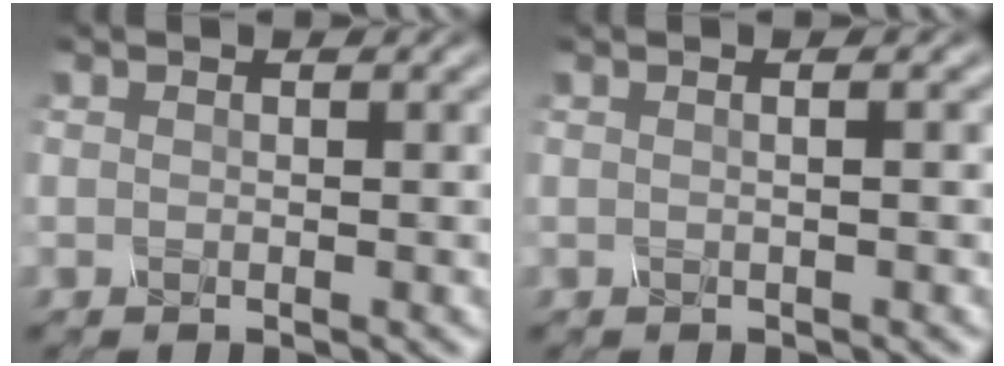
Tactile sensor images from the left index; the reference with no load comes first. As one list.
[{"total": 1.8, "force": [0.4, 0.9, 1.6], "torque": [-0.007, 0.000, -0.015]}]